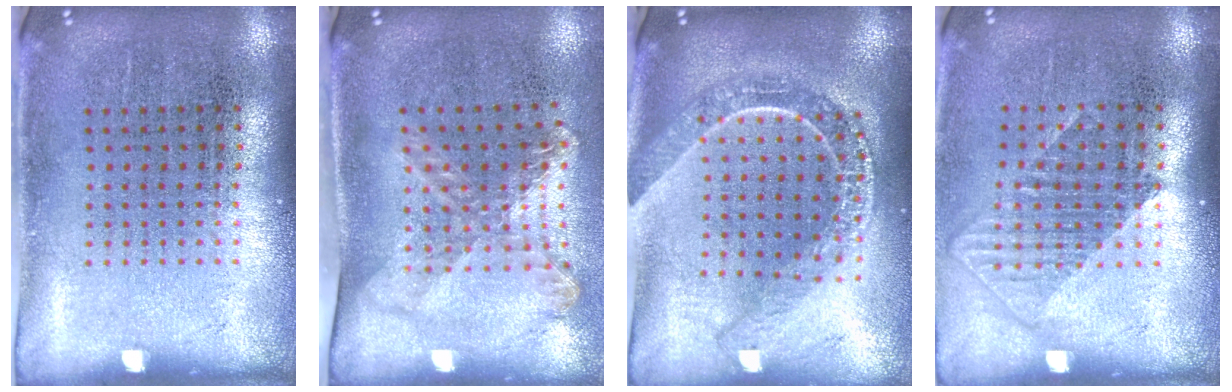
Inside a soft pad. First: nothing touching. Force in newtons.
{"total": 1.8, "press": 1.3, "slide": 1.2}
{"total": 2.2, "press": 1.8, "slide": 1.2}
{"total": 1.3, "press": 1.0, "slide": 0.7}